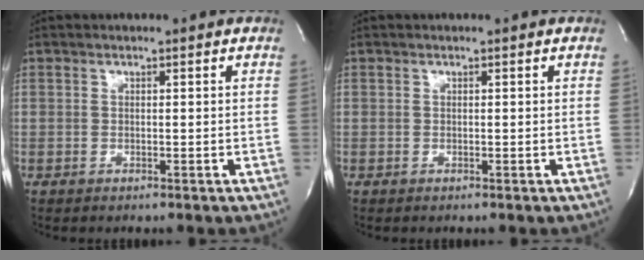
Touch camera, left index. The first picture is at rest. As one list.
[{"total": 0.0}]